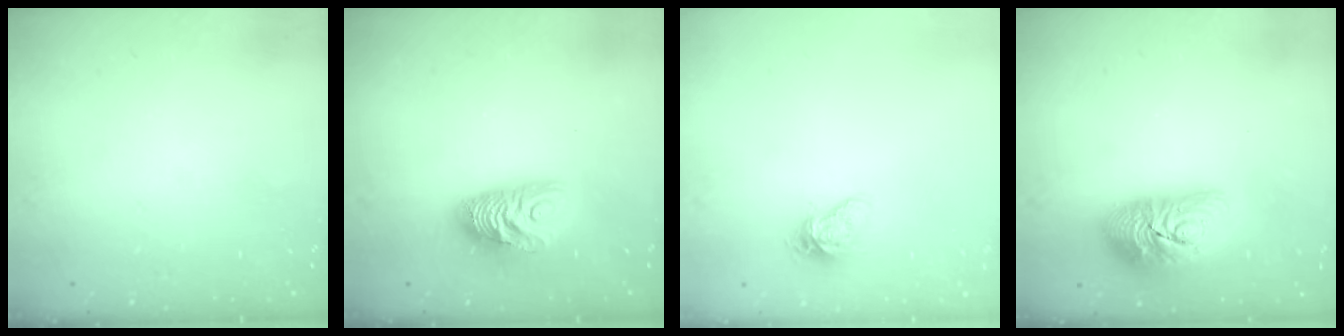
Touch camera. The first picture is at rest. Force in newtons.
{"total": 10.1, "press": 10.1, "slide": 1.2}
{"total": 6.5, "press": 6.5, "slide": 0.5}
{"total": 14.6, "press": 14.6, "slide": 1.2}